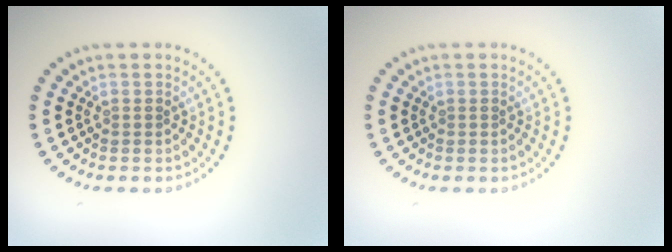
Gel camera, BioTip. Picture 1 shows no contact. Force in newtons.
{"total": 0.0}